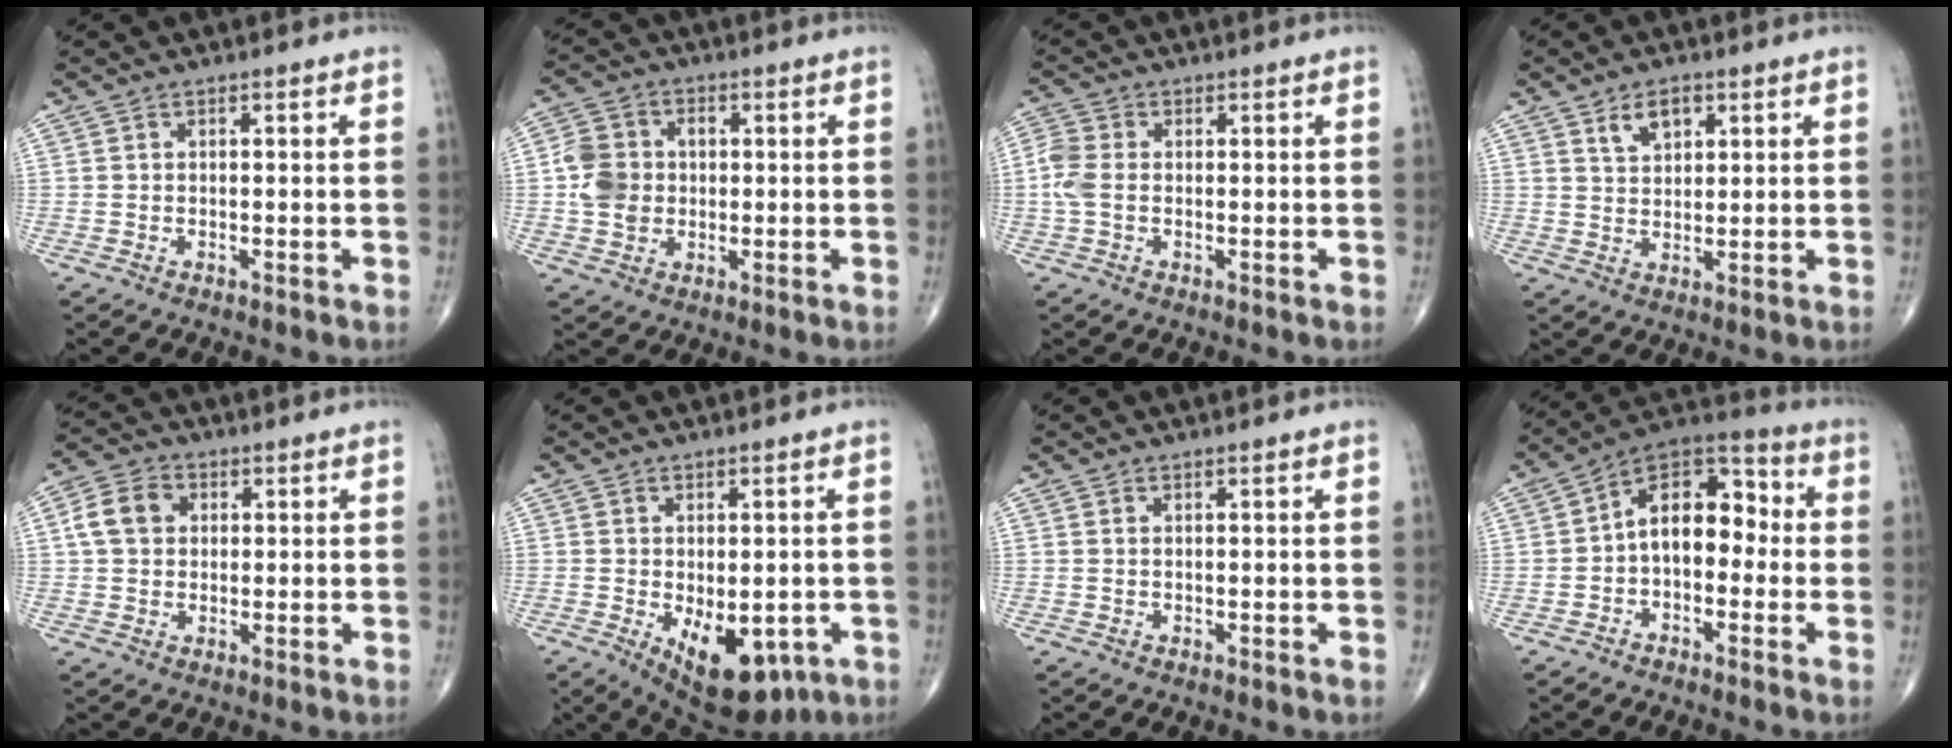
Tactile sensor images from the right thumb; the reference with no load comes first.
{"total": 8.1, "force": [-0.1, 6.9, 4.2], "torque": [-0.068, 0.014, -0.007]}
{"total": 4.4, "force": [-0.4, 2.8, 3.3], "torque": [-0.101, 0.009, -0.015]}
{"total": 4.9, "force": [2.5, 2.9, 3.0], "torque": [-0.035, -0.012, 0.046]}
{"total": 7.0, "force": [1.4, 5.5, 4.1], "torque": [-0.066, 0.011, 0.020]}
{"total": 13.2, "force": [-4.4, 7.1, 10.2], "torque": [-0.131, -0.009, -0.044]}
{"total": 0.0}
{"total": 12.3, "force": [-0.7, 7.9, 9.4], "torque": [-0.115, 0.045, -0.030]}